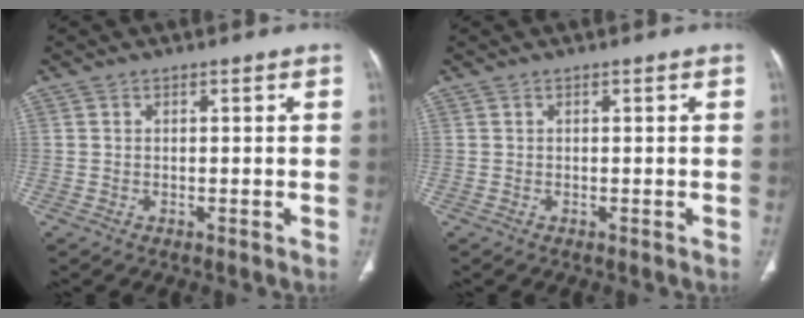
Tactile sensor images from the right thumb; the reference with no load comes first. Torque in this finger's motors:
{"motor_torque": [0.00, 0.00, -0.06, 0.03, 0.00]}